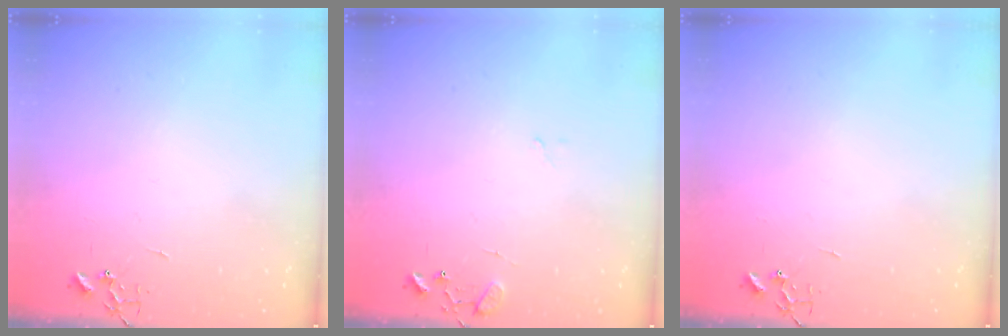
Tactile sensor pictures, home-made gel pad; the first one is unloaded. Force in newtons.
{"total": 9.3, "press": 9.3, "slide": 0.7}
{"total": 0.0}